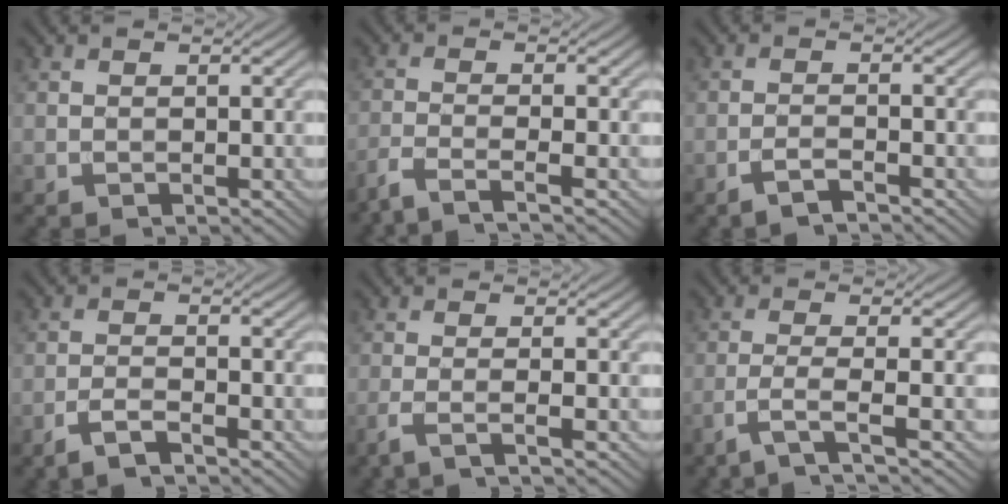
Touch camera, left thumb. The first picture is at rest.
{"total": 3.8, "force": [-2.8, 0.5, 2.6], "torque": [-0.043, -0.005, -0.074]}
{"total": 2.3, "force": [-1.7, 0.3, 1.5], "torque": [-0.027, 0.006, -0.040]}
{"total": 2.9, "force": [-2.3, 0.5, 1.8], "torque": [-0.038, 0.001, -0.053]}
{"total": 2.7, "force": [-1.6, 0.3, 2.2], "torque": [-0.035, 0.000, -0.051]}
{"total": 3.7, "force": [-2.0, 0.3, 3.0], "torque": [-0.050, 0.008, -0.064]}